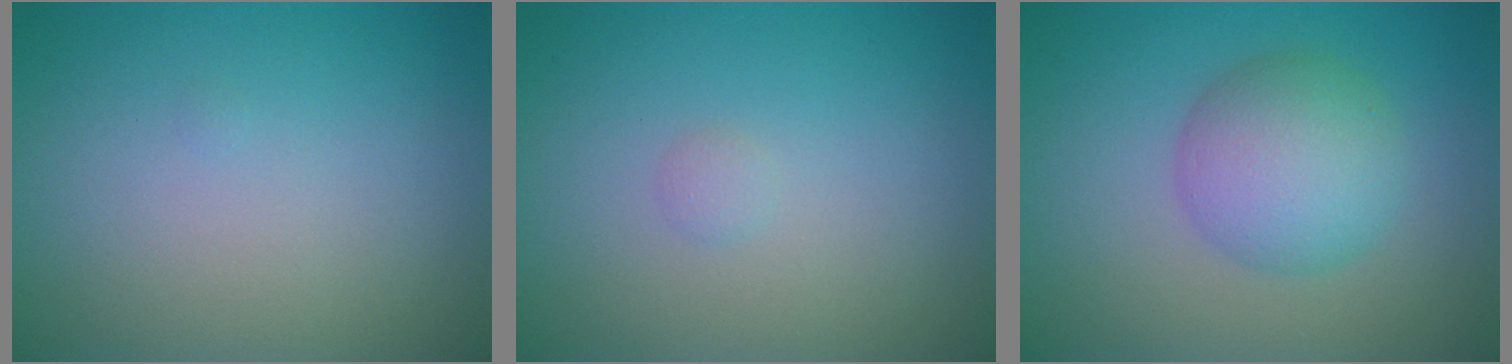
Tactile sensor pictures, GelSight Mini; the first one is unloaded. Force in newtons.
{"total": 0.5, "press": 0.5, "slide": 0.0}
{"total": 5.3, "press": 5.3, "slide": 0.1}